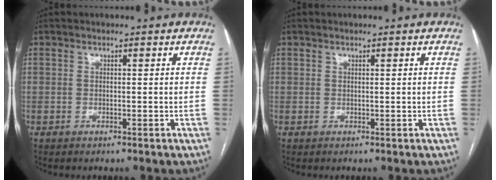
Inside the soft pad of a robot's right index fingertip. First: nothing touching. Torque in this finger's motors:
{"motor_torque": [0.06, 0.03, 0.03, 0.01]}